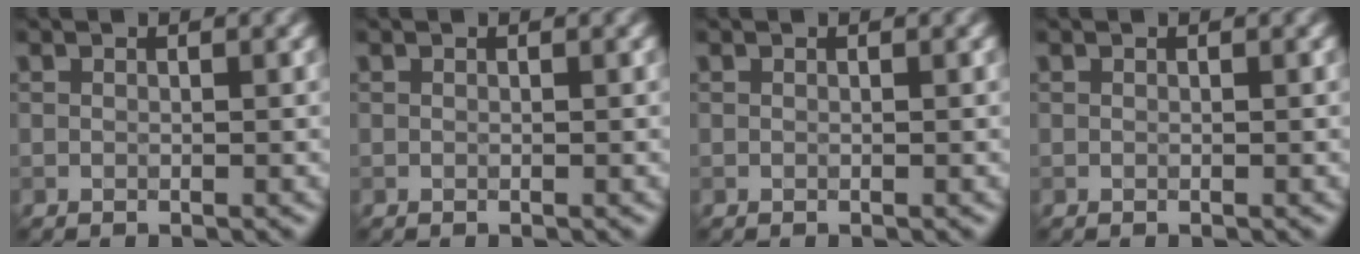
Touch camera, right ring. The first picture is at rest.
{"total": 0.0}
{"total": 0.0}
{"total": 0.0}